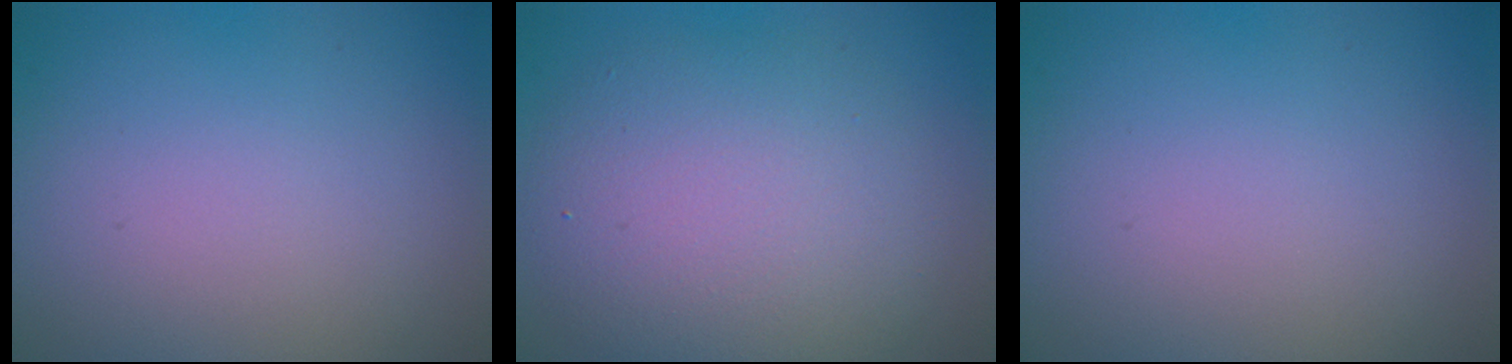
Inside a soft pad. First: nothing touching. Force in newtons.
{"total": 6.4, "press": 6.4, "slide": 0.2}
{"total": 0.0}